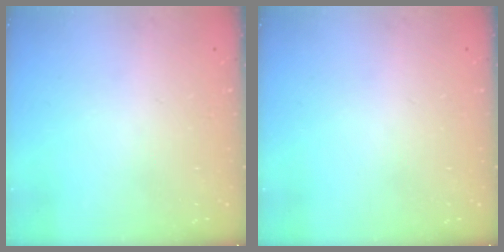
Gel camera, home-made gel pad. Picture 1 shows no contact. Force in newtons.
{"total": 0.0}